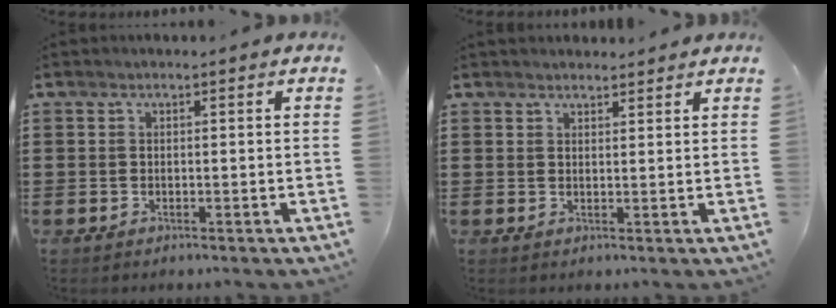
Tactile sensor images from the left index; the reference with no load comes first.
{"total": 1.7, "force": [1.6, 0.4, 0.0], "torque": [-0.004, 0.004, 0.031]}